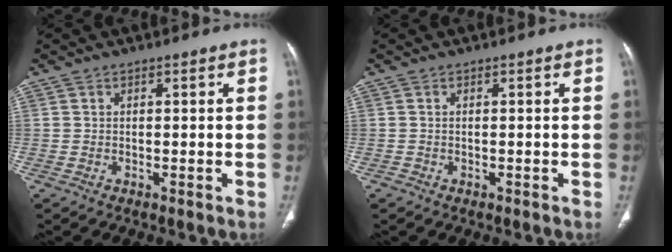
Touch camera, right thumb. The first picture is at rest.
{"total": 0.0}